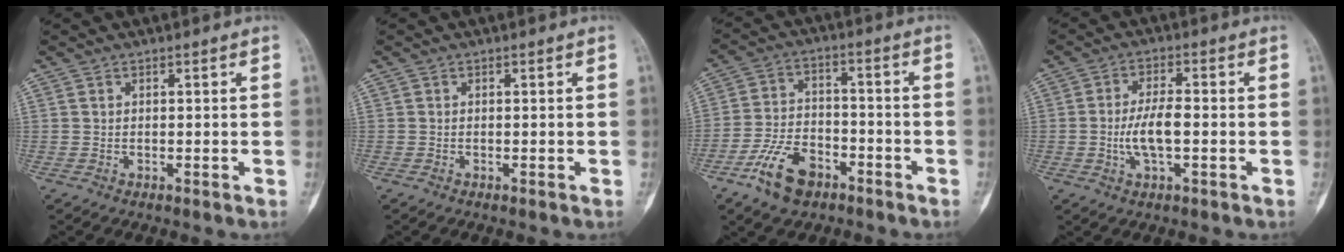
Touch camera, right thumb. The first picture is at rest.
{"total": 0.0}
{"total": 10.3, "force": [-6.2, 5.8, 5.9], "torque": [-0.104, 0.034, -0.114]}
{"total": 6.3, "force": [-1.0, 2.2, 5.9], "torque": [-0.122, 0.009, -0.021]}